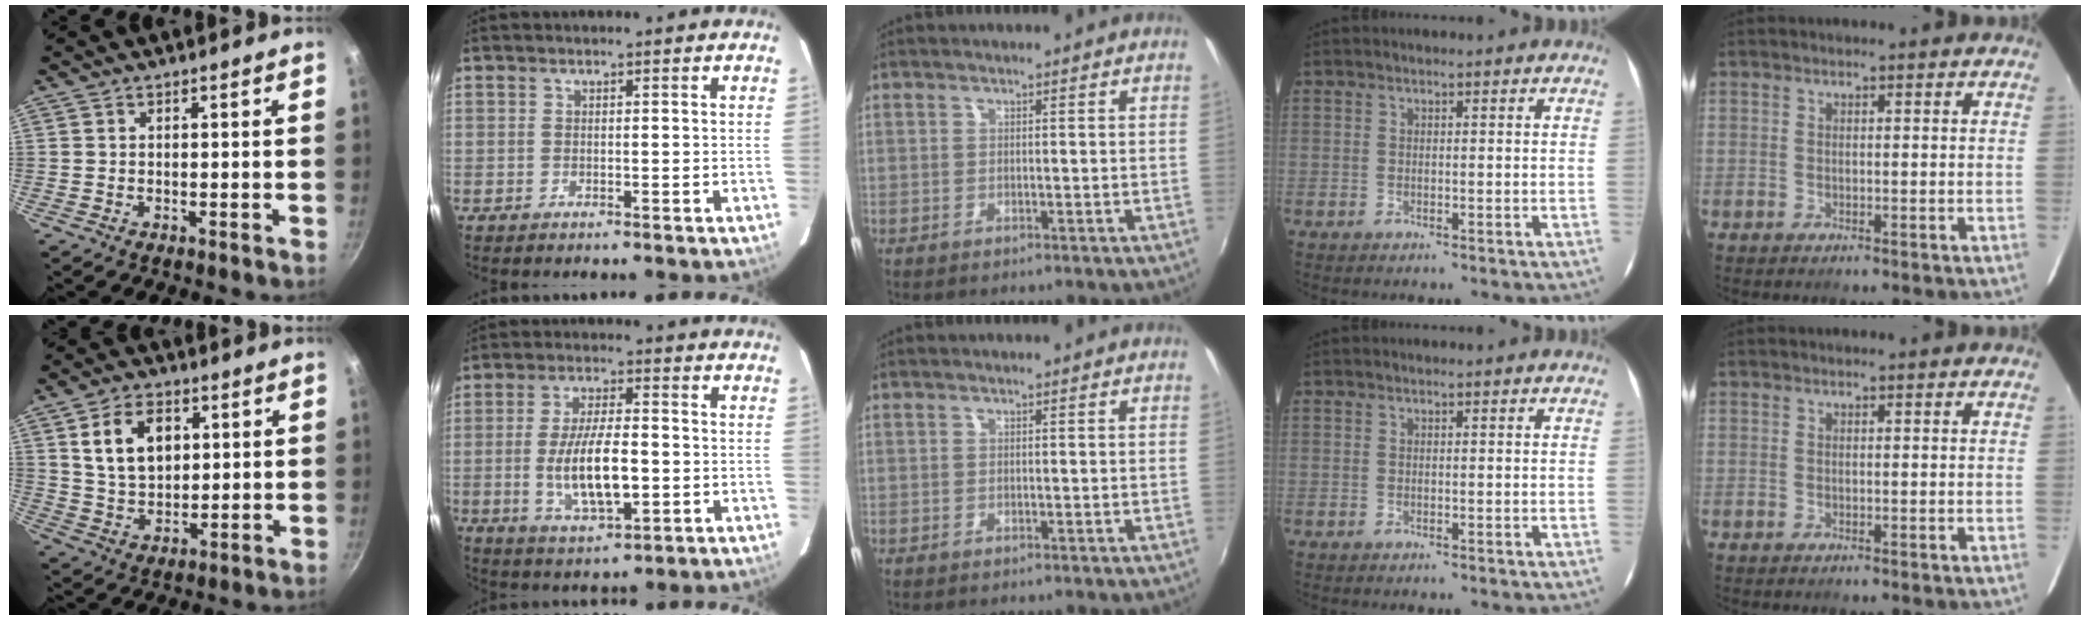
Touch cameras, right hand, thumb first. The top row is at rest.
{"thumb": {"total": 11.2, "force": [3.4, 7.5, 7.6], "torque": [-0.112, -0.011, 0.066]}, "index": {"total": 11.9, "force": [-2.0, 4.1, 11.0], "torque": [-0.212, -0.010, -0.029]}}